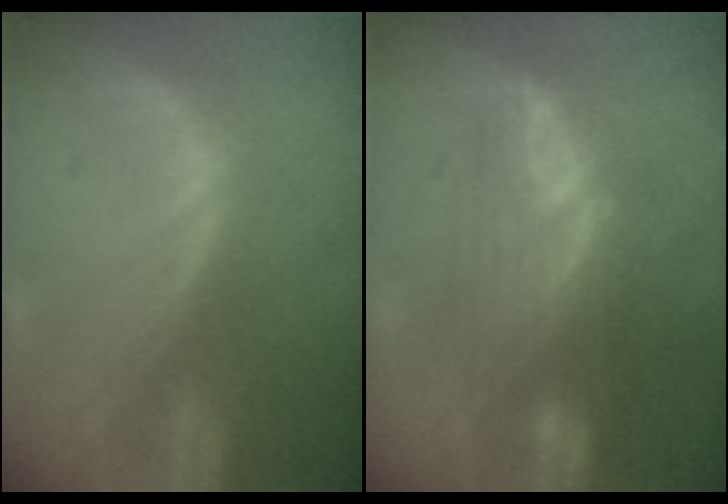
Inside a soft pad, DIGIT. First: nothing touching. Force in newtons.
{"total": 7.5, "press": 7.4, "slide": 1.3}